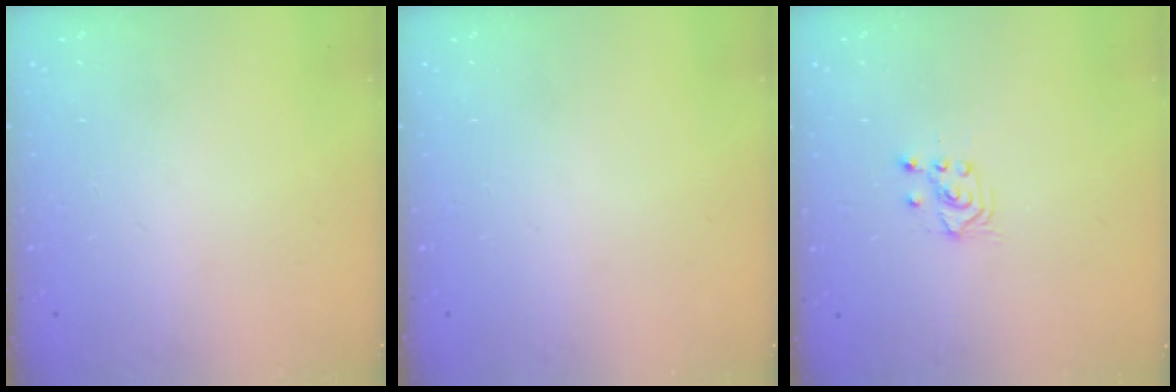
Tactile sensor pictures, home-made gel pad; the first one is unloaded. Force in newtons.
{"total": 0.0}
{"total": 2.5, "press": 2.4, "slide": 0.7}